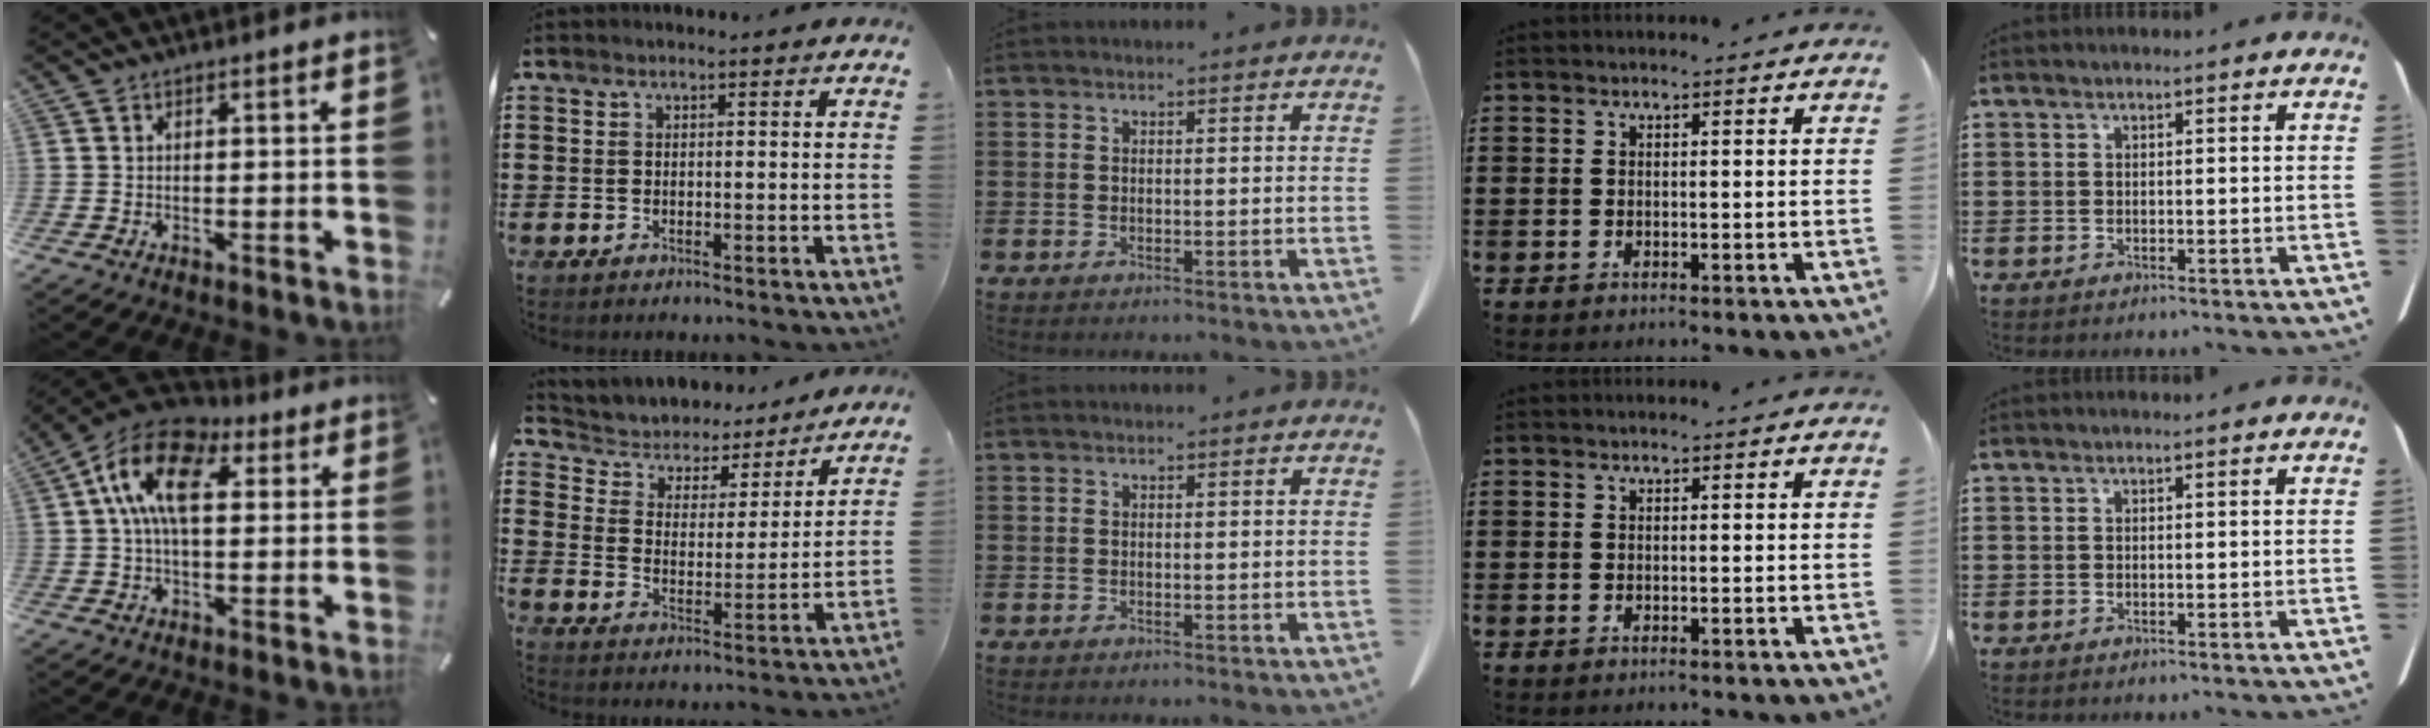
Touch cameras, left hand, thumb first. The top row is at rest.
{"thumb": {"total": 14.6, "force": [4.1, 8.7, 11.0], "torque": [-0.209, 0.005, 0.071]}, "index": {"total": 4.1, "force": [3.8, 1.3, 0.1], "torque": [-0.031, -0.034, 0.059]}}